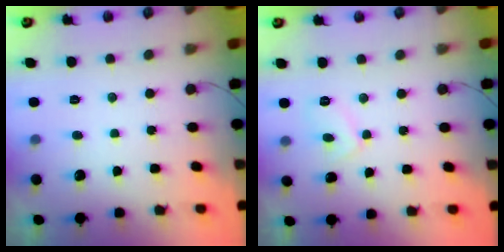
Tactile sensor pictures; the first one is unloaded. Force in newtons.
{"total": 5.0, "press": 5.0, "slide": 0.3}